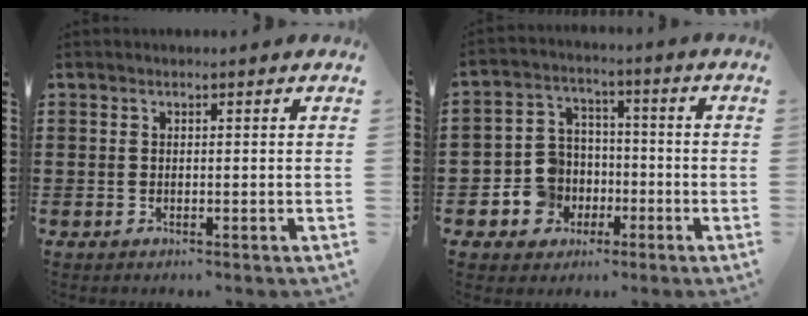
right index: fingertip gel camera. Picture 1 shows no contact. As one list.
[{"total": 7.3, "force": [-2.1, 6.7, 1.9], "torque": [-0.072, 0.016, -0.037]}]